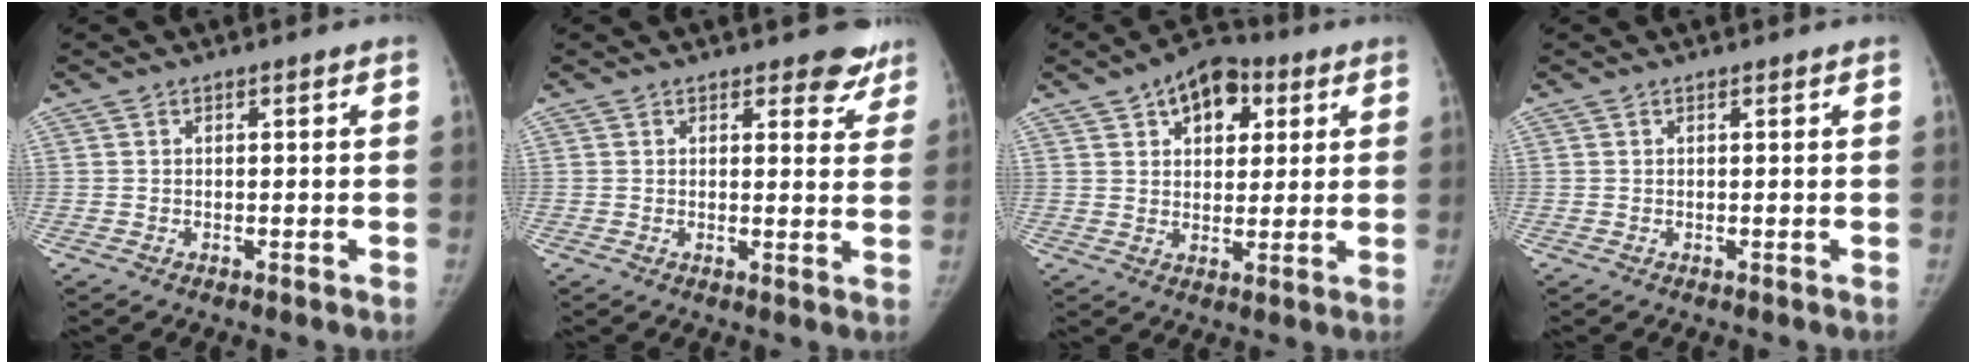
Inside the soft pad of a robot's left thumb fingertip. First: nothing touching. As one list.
[{"total": 5.5, "force": [4.5, 2.6, 1.7], "torque": [0.020, -0.028, 0.043]}, {"total": 10.8, "force": [4.8, 6.8, 7.0], "torque": [-0.061, -0.002, 0.067]}, {"total": 0.0}]